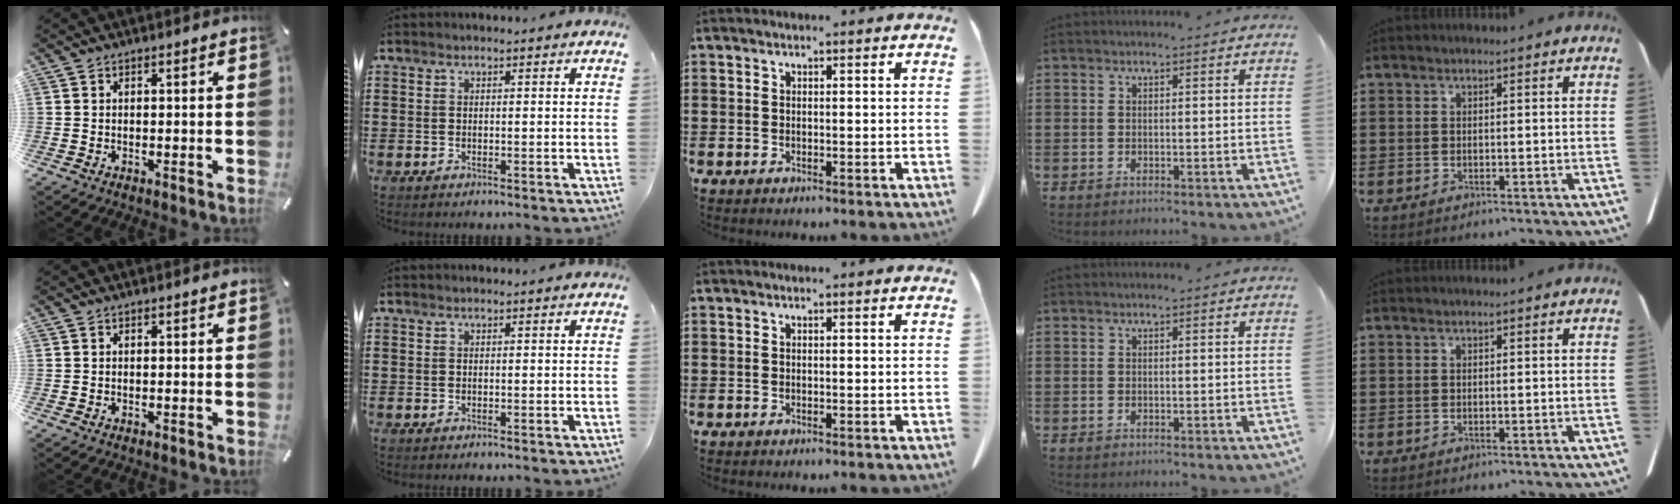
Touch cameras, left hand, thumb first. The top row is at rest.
{}